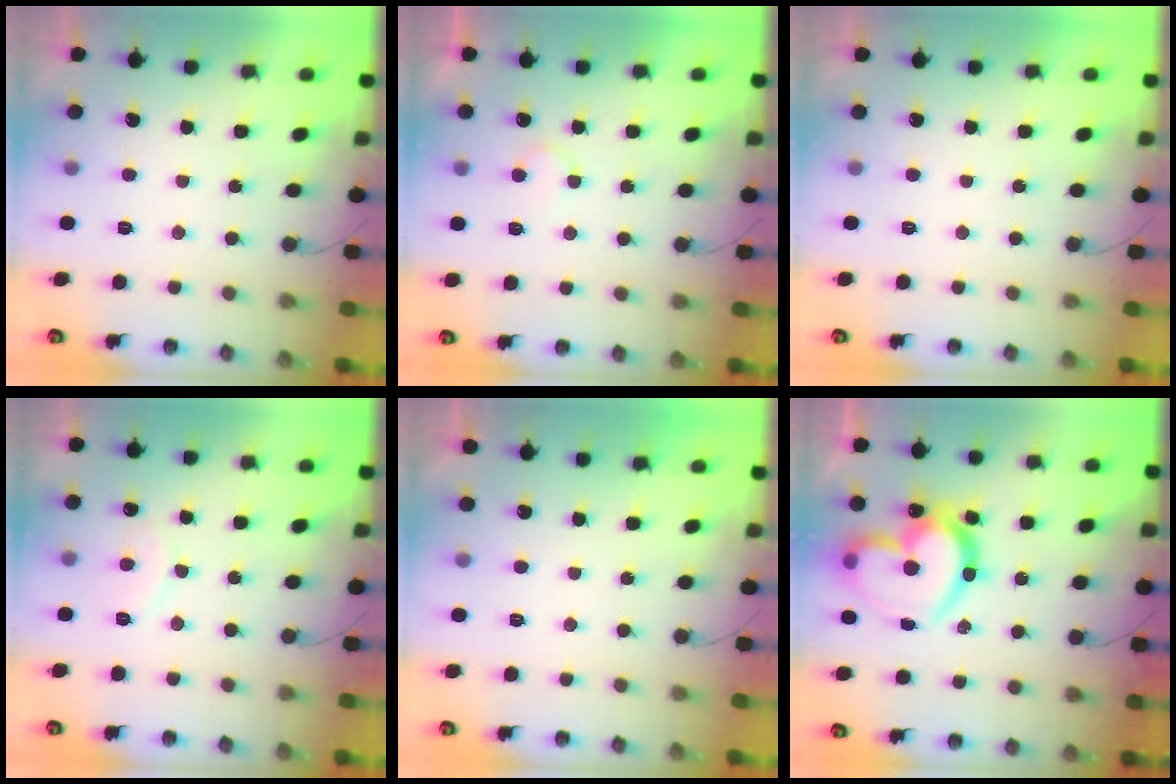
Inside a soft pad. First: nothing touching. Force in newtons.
{"total": 4.5, "press": 4.5, "slide": 0.5}
{"total": 1.7, "press": 1.7, "slide": 0.1}
{"total": 6.8, "press": 6.8, "slide": 0.6}
{"total": 2.0, "press": 2.0, "slide": 0.1}
{"total": 23.6, "press": 23.5, "slide": 2.0}